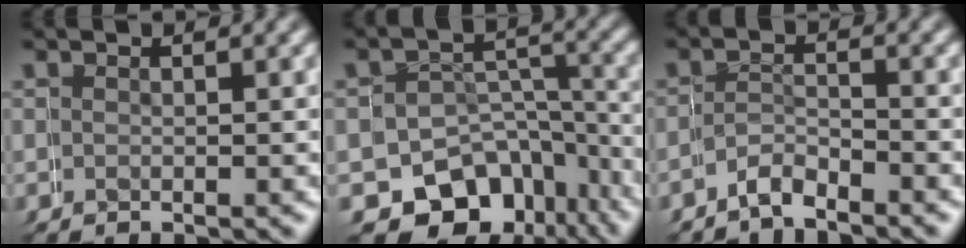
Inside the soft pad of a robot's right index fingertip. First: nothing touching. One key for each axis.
{"total": 8.3, "fx": -4.7, "fy": 6.8, "fz": 1.3, "tx": -0.010, "ty": -0.027, "tz": -0.067}
{"total": 3.0, "fx": -2.3, "fy": 0.7, "fz": -1.8, "tx": 0.016, "ty": -0.006, "tz": -0.043}